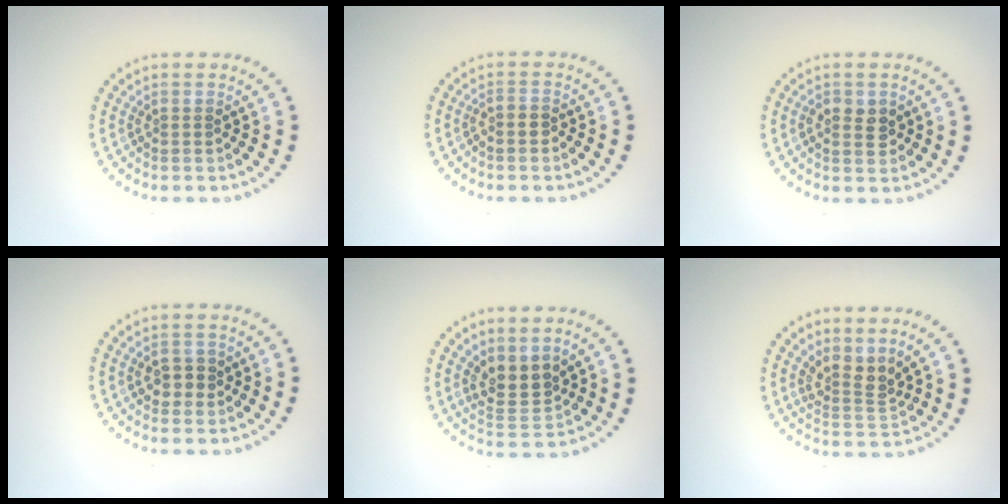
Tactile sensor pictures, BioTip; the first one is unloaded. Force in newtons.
{"total": 0.9, "press": 0.7, "slide": 0.6}
{"total": 2.1, "press": 2.1, "slide": 0.1}
{"total": 1.9, "press": 1.9, "slide": 0.3}
{"total": 3.2, "press": 2.8, "slide": 1.5}
{"total": 2.8, "press": 2.0, "slide": 2.0}